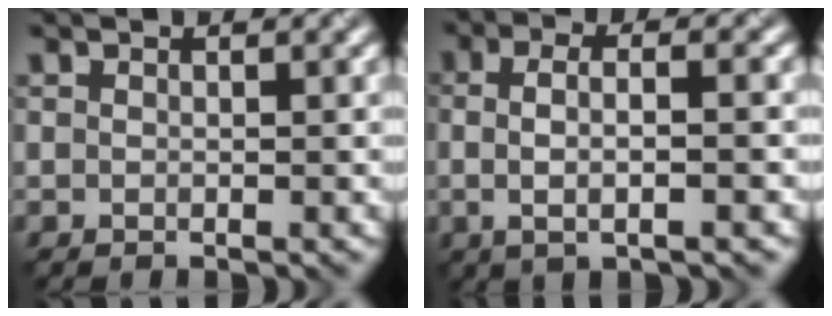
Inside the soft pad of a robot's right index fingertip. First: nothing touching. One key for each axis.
{"total": 4.1, "fx": -0.3, "fy": 1.2, "fz": 3.9, "tx": -0.073, "ty": -0.004, "tz": -0.005}